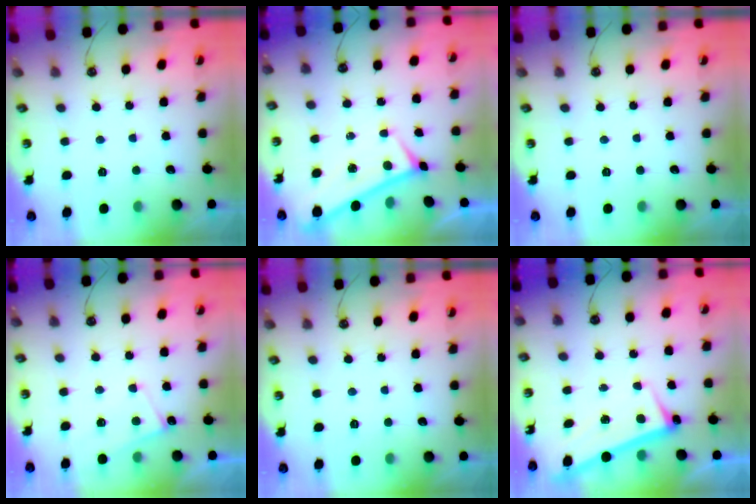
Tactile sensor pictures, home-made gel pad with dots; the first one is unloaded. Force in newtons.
{"total": 0.0}
{"total": 0.0}
{"total": 3.9, "press": 3.9, "slide": 0.5}
{"total": 0.0}
{"total": 2.6, "press": 2.4, "slide": 0.9}